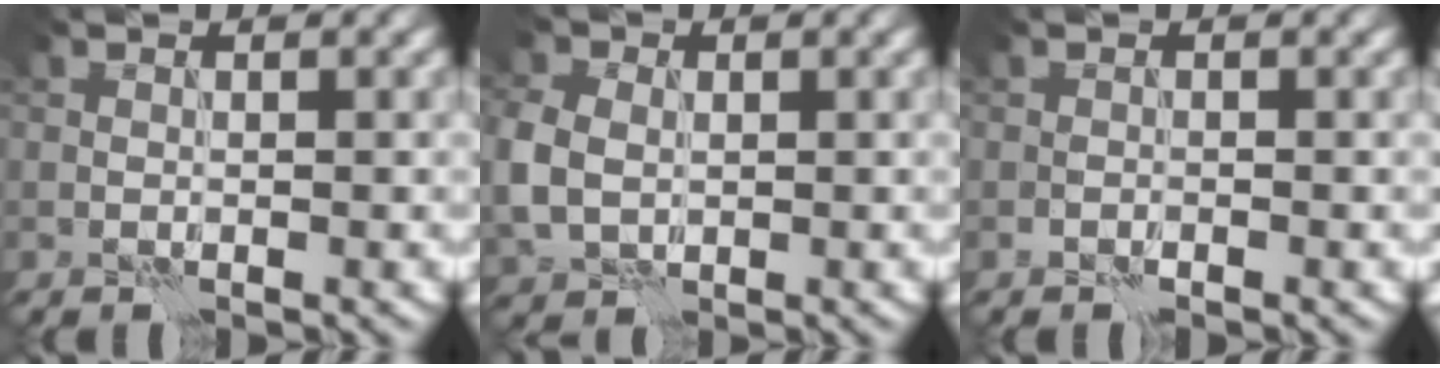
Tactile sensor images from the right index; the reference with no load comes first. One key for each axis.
{"total": 5.0, "fx": 0.0, "fy": 4.0, "fz": 3.0, "tx": -0.086, "ty": 0.003, "tz": 0.001}
{"total": 0.0}